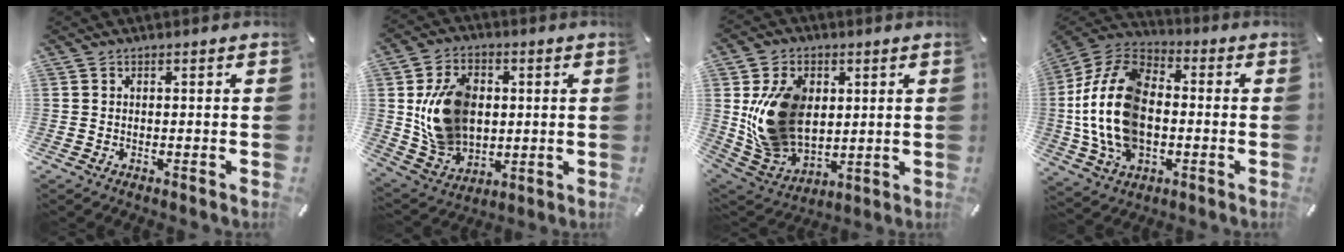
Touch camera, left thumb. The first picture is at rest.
{"total": 14.9, "force": [1.7, 11.9, 8.7], "torque": [-0.163, 0.011, 0.034]}
{"total": 17.1, "force": [3.3, 13.6, 9.8], "torque": [-0.199, -0.003, 0.069]}
{"total": 19.4, "force": [-2.0, 13.3, 14.0], "torque": [-0.323, 0.012, -0.040]}